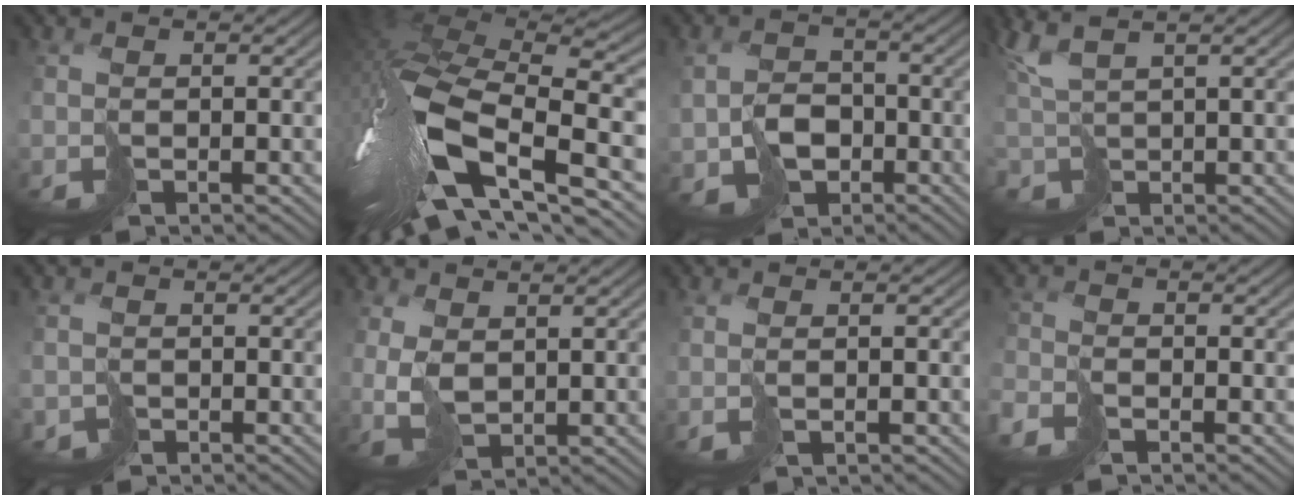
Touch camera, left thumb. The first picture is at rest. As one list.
[{"total": 16.4, "force": [-2.5, 9.1, 13.5], "torque": [-0.308, -0.036, -0.022]}, {"total": 3.9, "force": [-1.1, 3.6, 0.9], "torque": [-0.020, -0.005, -0.017]}, {"total": 3.4, "force": [3.0, 0.9, 1.3], "torque": [-0.043, 0.007, 0.062]}, {"total": 1.8, "force": [-0.3, 0.1, -1.8], "torque": [0.042, -0.001, -0.002]}, {"total": 3.0, "force": [1.2, 2.0, 1.8], "torque": [-0.062, 0.000, 0.033]}, {"total": 1.1, "force": [0.4, 0.3, 1.0], "torque": [-0.010, 0.001, 0.008]}, {"total": 3.2, "force": [-2.6, 1.5, 1.2], "torque": [-0.034, -0.013, -0.061]}]